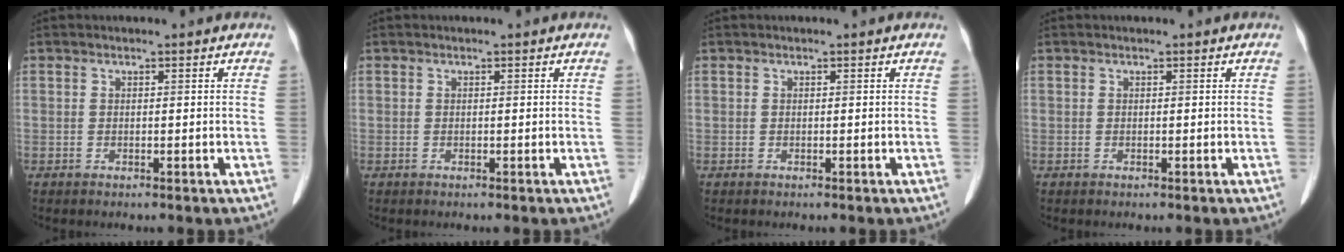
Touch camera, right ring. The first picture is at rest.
{"total": 0.0}
{"total": 0.0}
{"total": 0.0}